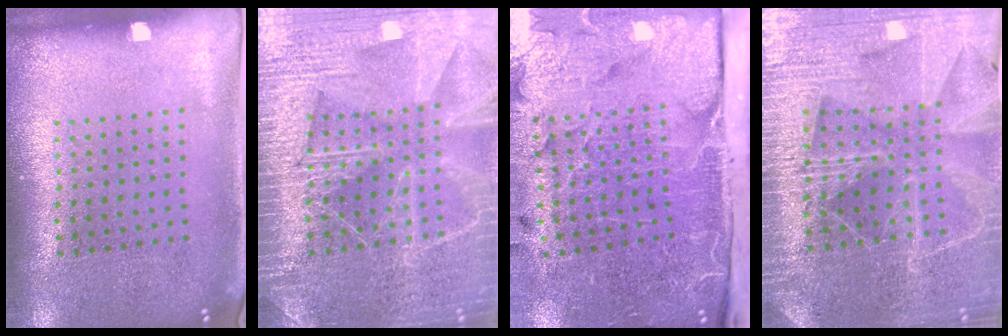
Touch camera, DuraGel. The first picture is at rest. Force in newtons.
{"total": 4.8, "press": 4.7, "slide": 0.6}
{"total": 5.2, "press": 4.0, "slide": 3.3}
{"total": 4.5, "press": 4.2, "slide": 1.8}